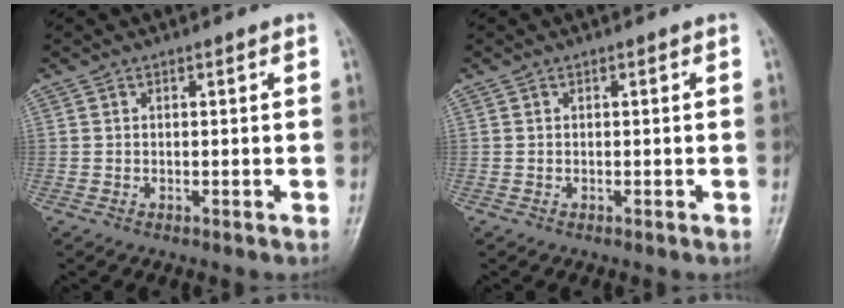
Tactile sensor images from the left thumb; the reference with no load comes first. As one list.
[{"total": 0.0}]